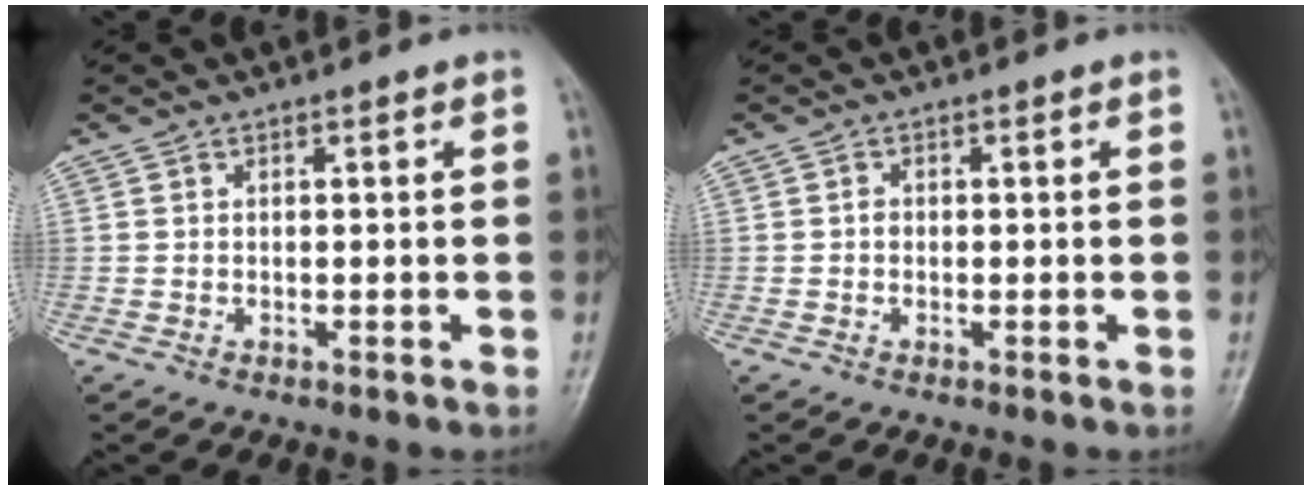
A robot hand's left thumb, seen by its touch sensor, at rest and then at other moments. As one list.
[{"total": 0.8, "force": [-0.1, 0.7, 0.4], "torque": [0.000, 0.003, -0.006]}]